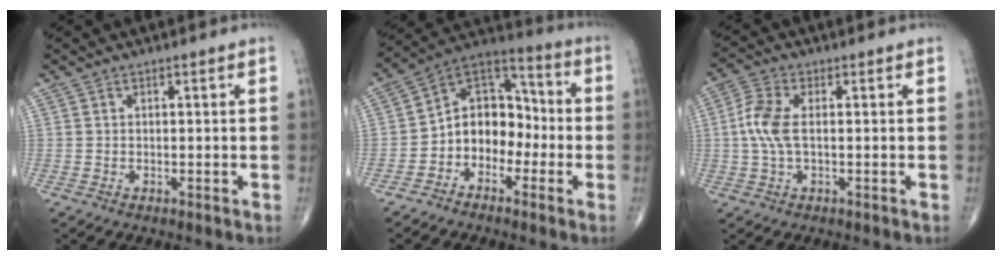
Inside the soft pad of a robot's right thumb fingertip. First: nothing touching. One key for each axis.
{"total": 11.7, "fx": -2.9, "fy": 8.9, "fz": 7.0, "tx": -0.070, "ty": 0.060, "tz": -0.066}
{"total": 6.2, "fx": 0.1, "fy": 2.9, "fz": 5.5, "tx": -0.143, "ty": 0.012, "tz": -0.005}